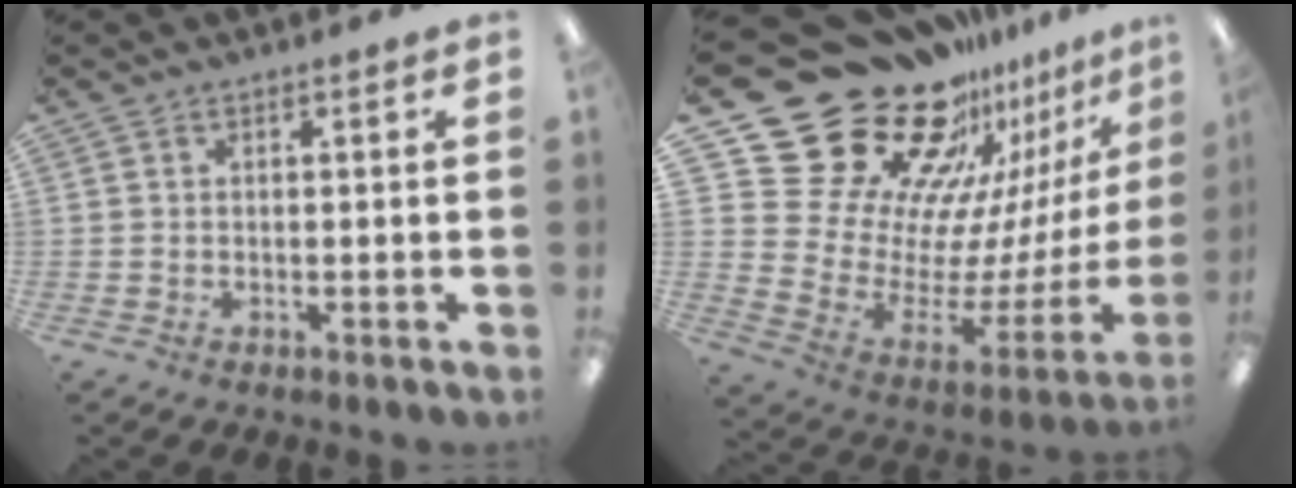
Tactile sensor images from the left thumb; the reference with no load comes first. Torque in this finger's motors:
{"motor_torque": [1.50, 1.76, 1.38, -1.39, 0.06]}